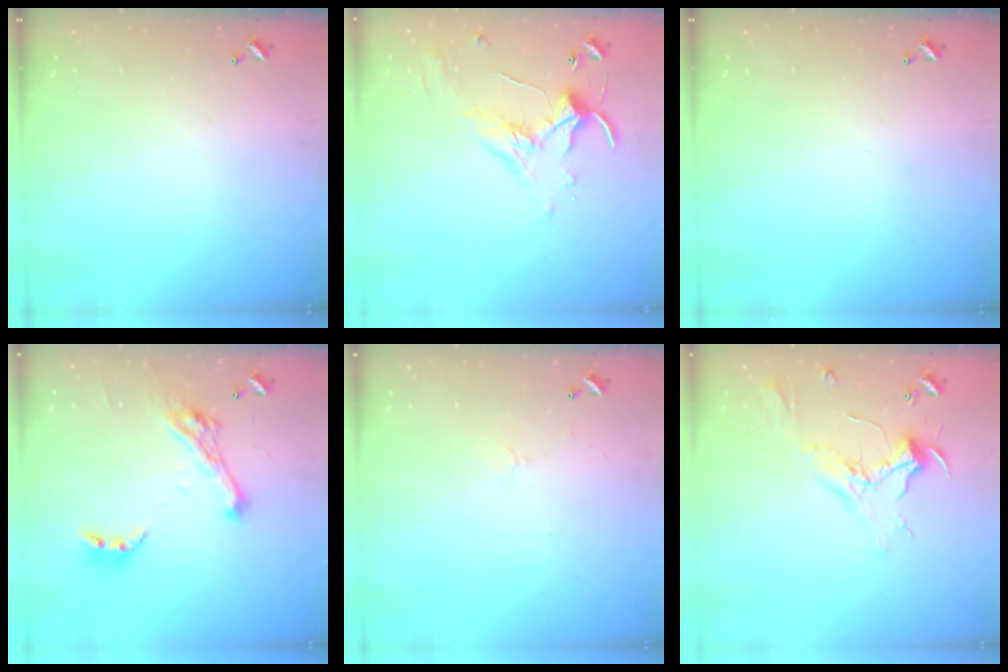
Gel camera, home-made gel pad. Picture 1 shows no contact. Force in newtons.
{"total": 1.2, "press": 0.6, "slide": 1.1}
{"total": 0.0}
{"total": 10.6, "press": 10.5, "slide": 1.7}
{"total": 0.7, "press": 0.2, "slide": 0.6}
{"total": 2.4, "press": 2.3, "slide": 0.8}